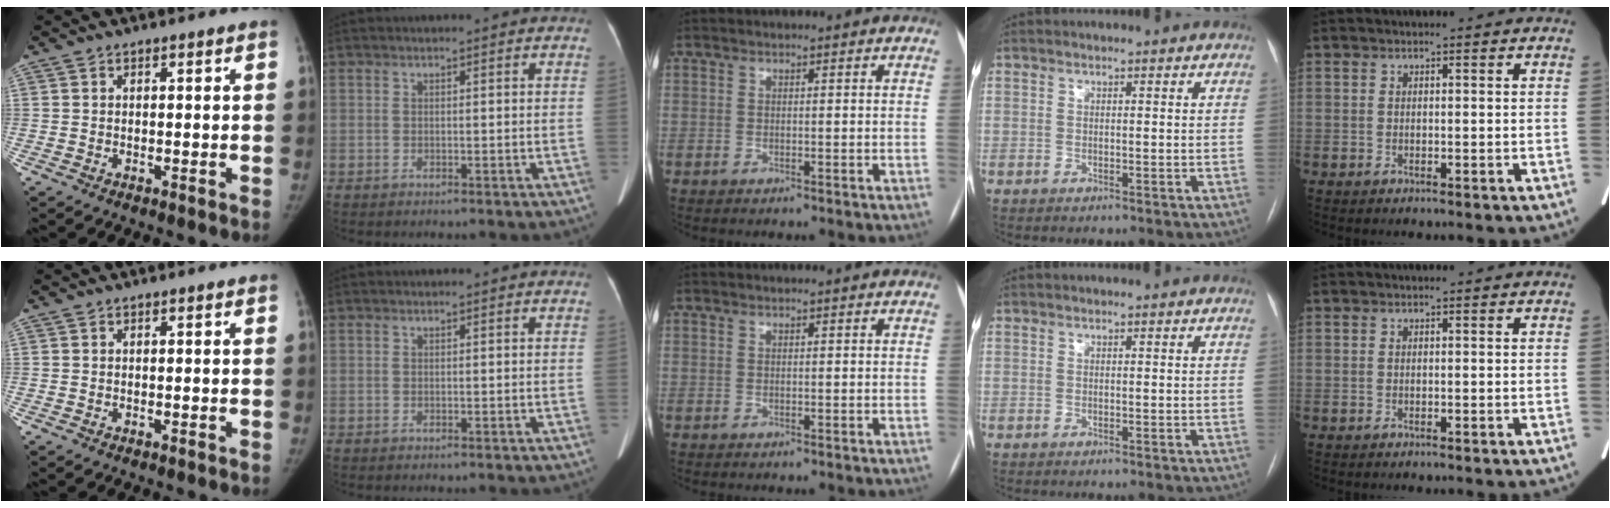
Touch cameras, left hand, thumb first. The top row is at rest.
{}